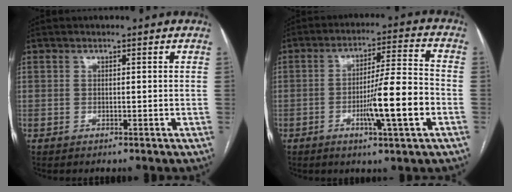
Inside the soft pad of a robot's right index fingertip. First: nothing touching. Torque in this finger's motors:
{"motor_torque": [1.77, -0.37, 0.84, 0.21]}